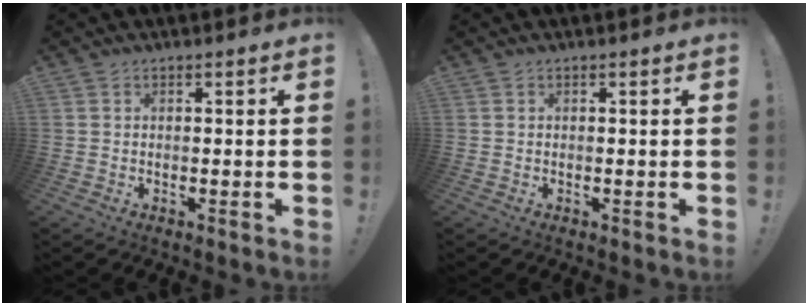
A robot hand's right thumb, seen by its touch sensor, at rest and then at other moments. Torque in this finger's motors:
{"motor_torque": [-0.05, -0.05, -0.03, 0.02, 0.00]}